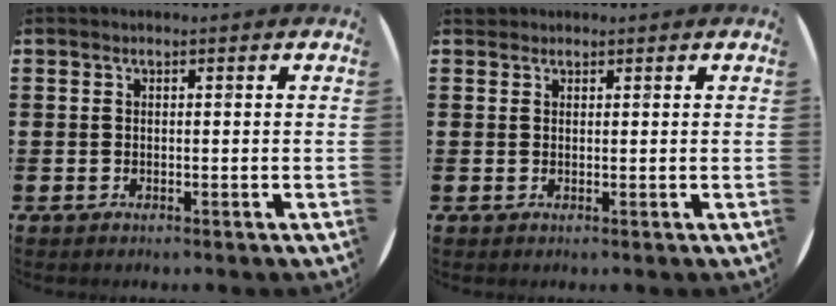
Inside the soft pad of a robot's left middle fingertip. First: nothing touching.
{"total": 0.8, "force": [0.7, 0.3, -0.1], "torque": [0.002, 0.003, 0.015]}